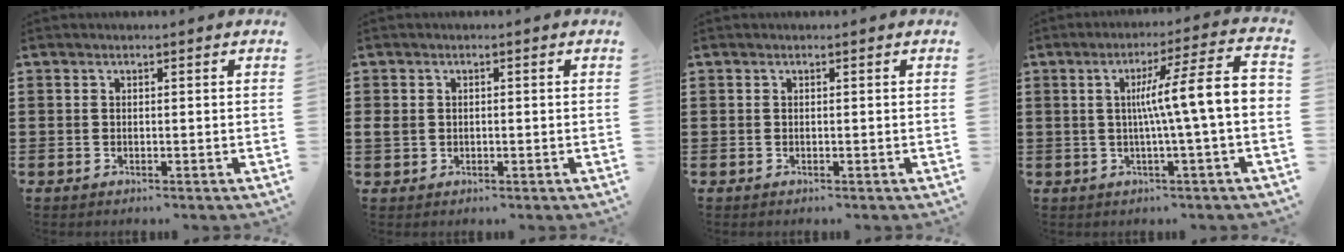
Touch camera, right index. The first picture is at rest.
{"total": 1.3, "force": [-0.2, 1.1, 0.6], "torque": [-0.022, 0.001, -0.008]}
{"total": 0.0}
{"total": 9.3, "force": [0.1, -0.2, 9.3], "torque": [-0.155, -0.011, -0.007]}